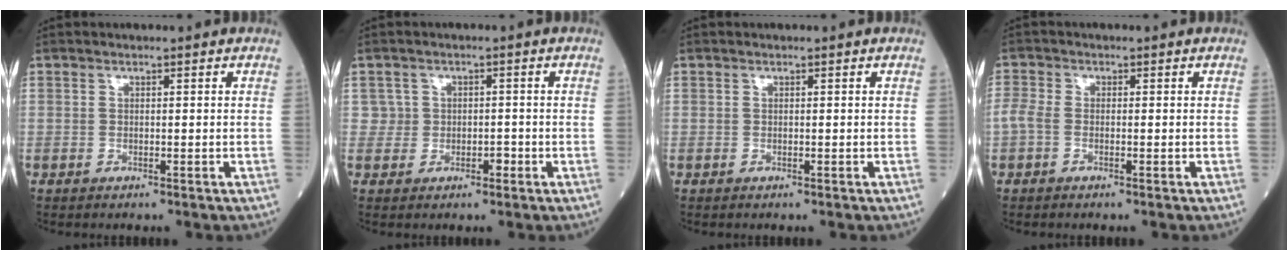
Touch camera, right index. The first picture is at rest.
{"total": 2.4, "force": [-0.4, 2.3, 0.4], "torque": [0.006, 0.009, -0.006]}
{"total": 0.0}
{"total": 2.3, "force": [-0.6, 1.3, 1.8], "torque": [-0.051, 0.009, -0.017]}